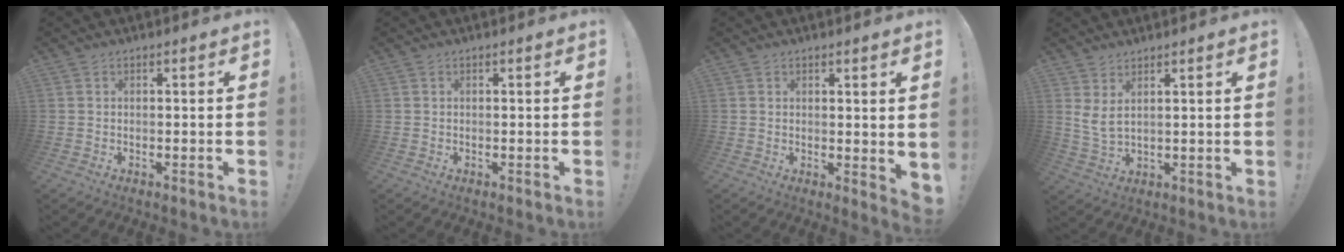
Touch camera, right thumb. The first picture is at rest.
{"total": 0.0}
{"total": 2.5, "force": [1.7, 1.1, 1.4], "torque": [-0.007, -0.010, 0.029]}
{"total": 4.7, "force": [3.0, 0.8, 3.6], "torque": [-0.060, -0.018, 0.053]}